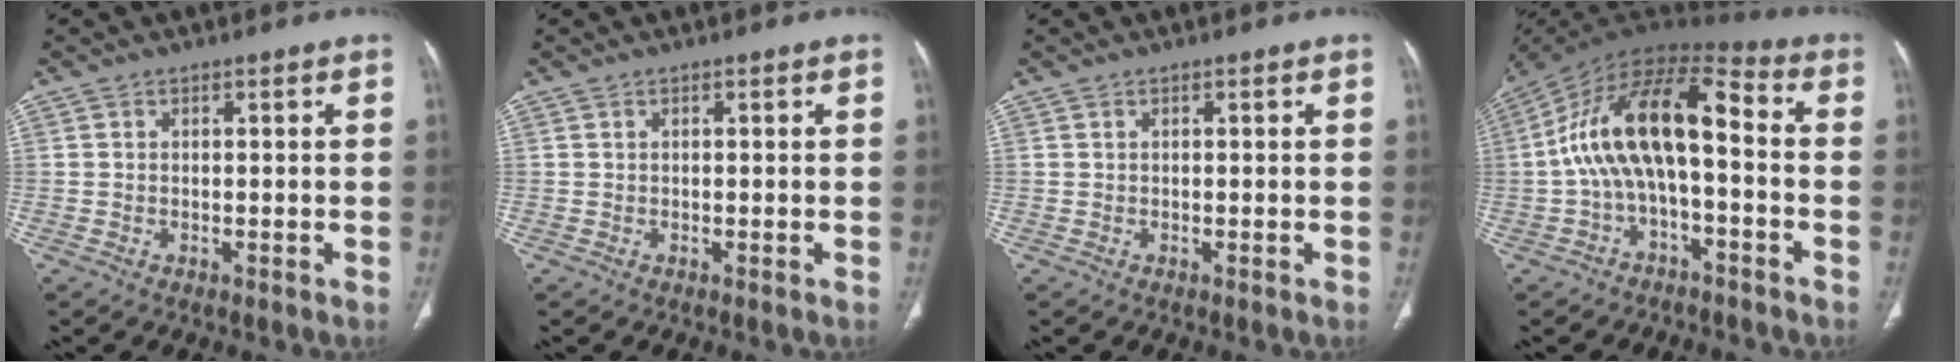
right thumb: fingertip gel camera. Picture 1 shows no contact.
{"total": 0.0}
{"total": 0.0}
{"total": 15.9, "force": [-1.3, 7.2, 14.1], "torque": [-0.256, 0.067, -0.032]}